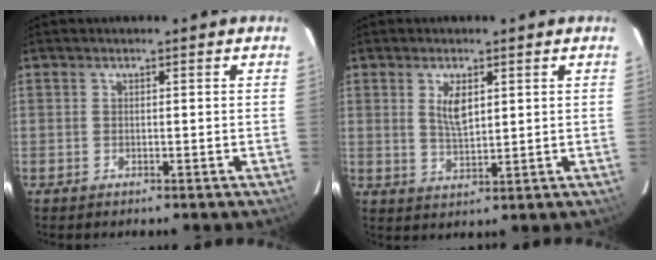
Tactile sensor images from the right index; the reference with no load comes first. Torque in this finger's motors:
{"motor_torque": [0.10, 0.03, 0.26, 0.05]}